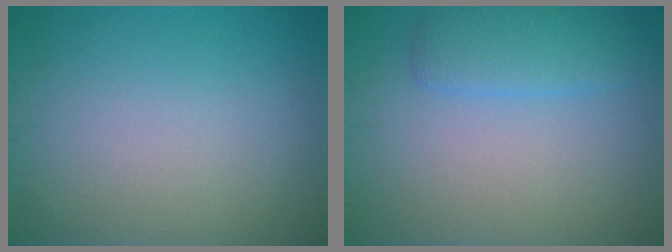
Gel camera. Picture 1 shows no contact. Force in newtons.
{"total": 2.7, "press": 2.7, "slide": 0.1}